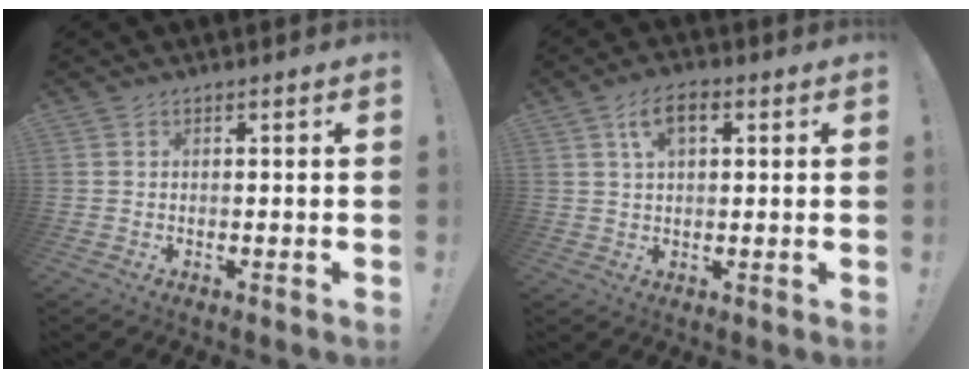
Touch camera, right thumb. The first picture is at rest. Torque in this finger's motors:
{"motor_torque": [0.00, 0.01, 0.06, 0.06, 0.00]}